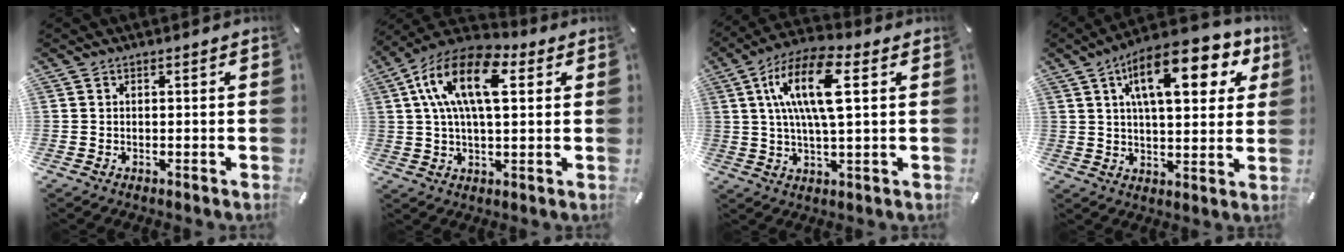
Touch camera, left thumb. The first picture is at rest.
{"total": 15.9, "force": [5.1, 8.1, 12.7], "torque": [-0.260, -0.003, 0.085]}
{"total": 15.3, "force": [4.0, 5.4, 13.7], "torque": [-0.282, 0.004, 0.066]}
{"total": 18.7, "force": [8.5, 7.9, 14.6], "torque": [-0.227, -0.017, 0.133]}